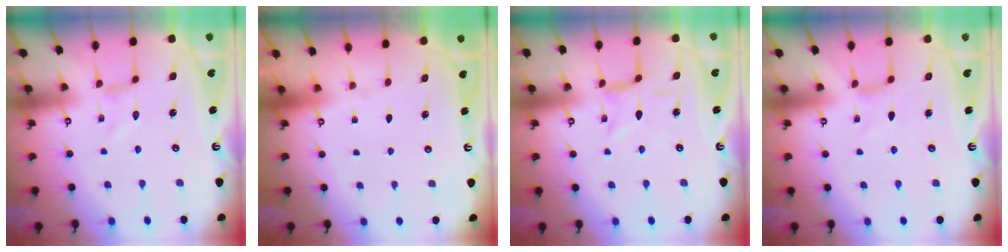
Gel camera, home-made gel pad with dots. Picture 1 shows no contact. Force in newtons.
{"total": 0.0}
{"total": 0.6, "press": 0.5, "slide": 0.3}
{"total": 0.8, "press": 0.8, "slide": 0.3}